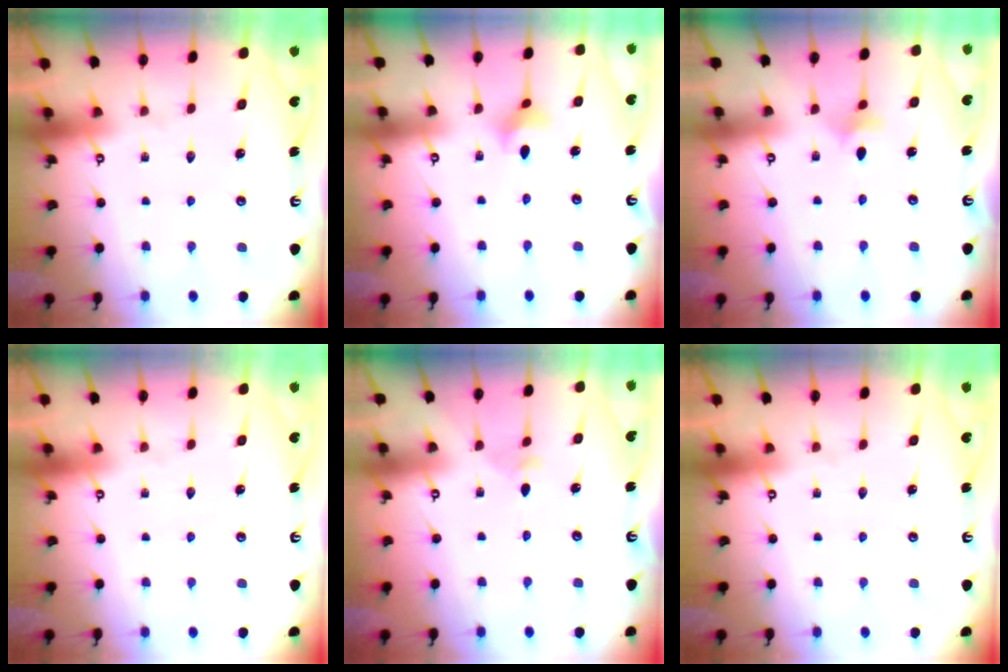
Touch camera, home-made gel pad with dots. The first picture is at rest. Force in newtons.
{"total": 3.7, "press": 3.7, "slide": 0.6}
{"total": 4.0, "press": 4.0, "slide": 0.8}
{"total": 0.0}
{"total": 2.4, "press": 2.3, "slide": 0.6}
{"total": 0.0}